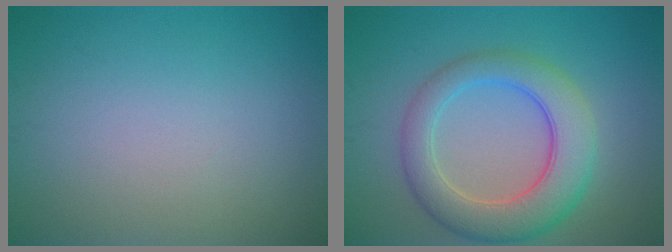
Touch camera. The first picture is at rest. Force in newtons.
{"total": 6.8, "press": 6.8, "slide": 0.3}